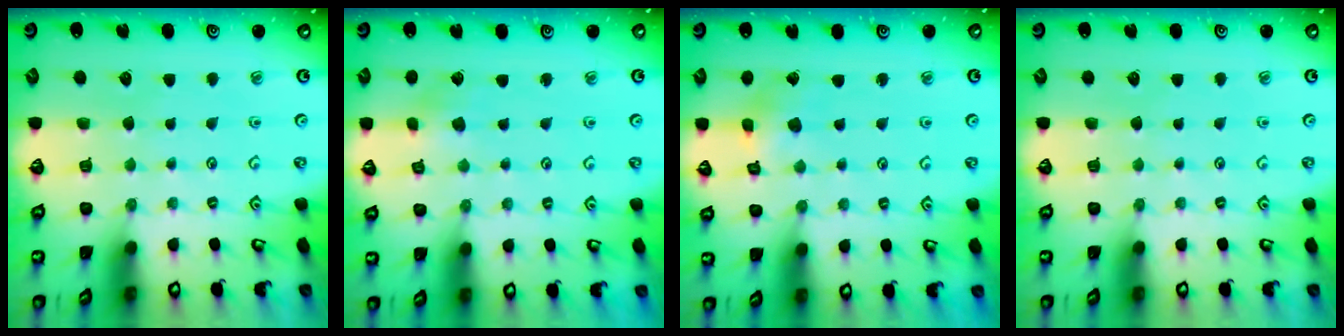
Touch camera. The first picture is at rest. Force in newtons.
{"total": 2.9, "press": 2.9, "slide": 0.4}
{"total": 2.8, "press": 2.8, "slide": 0.3}
{"total": 0.0}